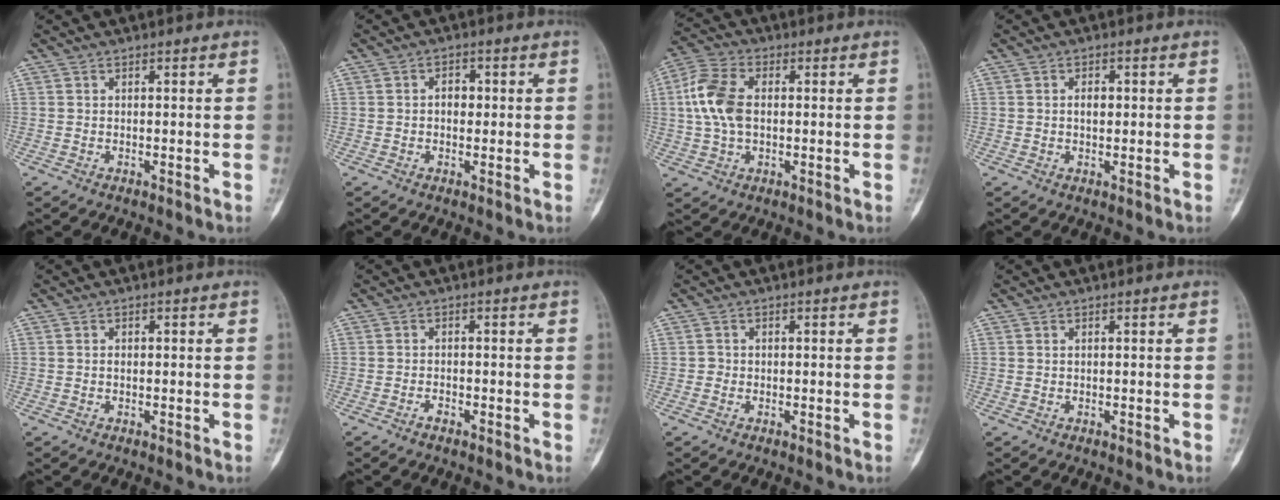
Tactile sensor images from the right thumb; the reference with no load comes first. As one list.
[{"total": 2.7, "force": [0.1, 2.0, 1.8], "torque": [-0.018, 0.008, -0.002]}, {"total": 10.1, "force": [0.7, 6.3, 7.9], "torque": [-0.174, 0.015, 0.012]}, {"total": 2.3, "force": [0.3, 1.4, 1.8], "torque": [-0.025, 0.002, 0.003]}, {"total": 0.7, "force": [0.1, 0.5, 0.5], "torque": [-0.011, 0.003, 0.001]}, {"total": 1.1, "force": [-0.9, 0.4, 0.5], "torque": [-0.014, 0.003, -0.017]}, {"total": 0.9, "force": [-0.2, 0.8, 0.1], "torque": [0.002, 0.004, -0.004]}, {"total": 0.0}]